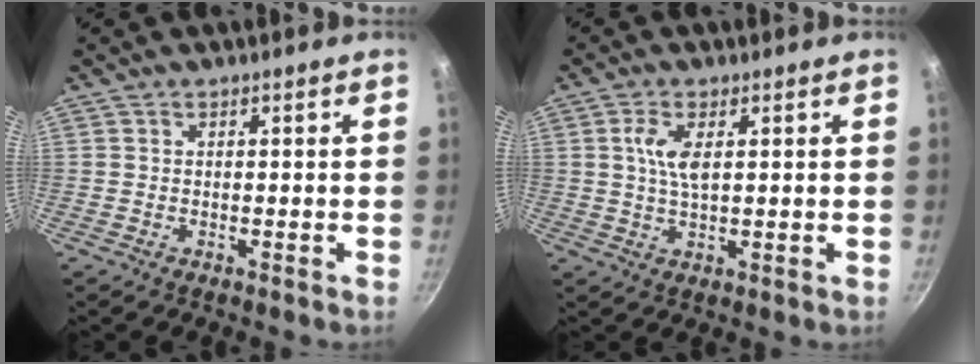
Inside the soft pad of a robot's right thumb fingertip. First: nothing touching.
{"total": 5.1, "force": [1.3, 2.0, 4.5], "torque": [-0.089, 0.000, 0.024]}